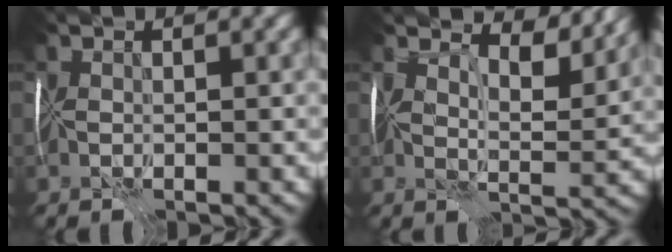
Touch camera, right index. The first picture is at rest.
{"total": 6.3, "force": [5.2, 1.6, 3.2], "torque": [-0.063, 0.001, 0.069]}